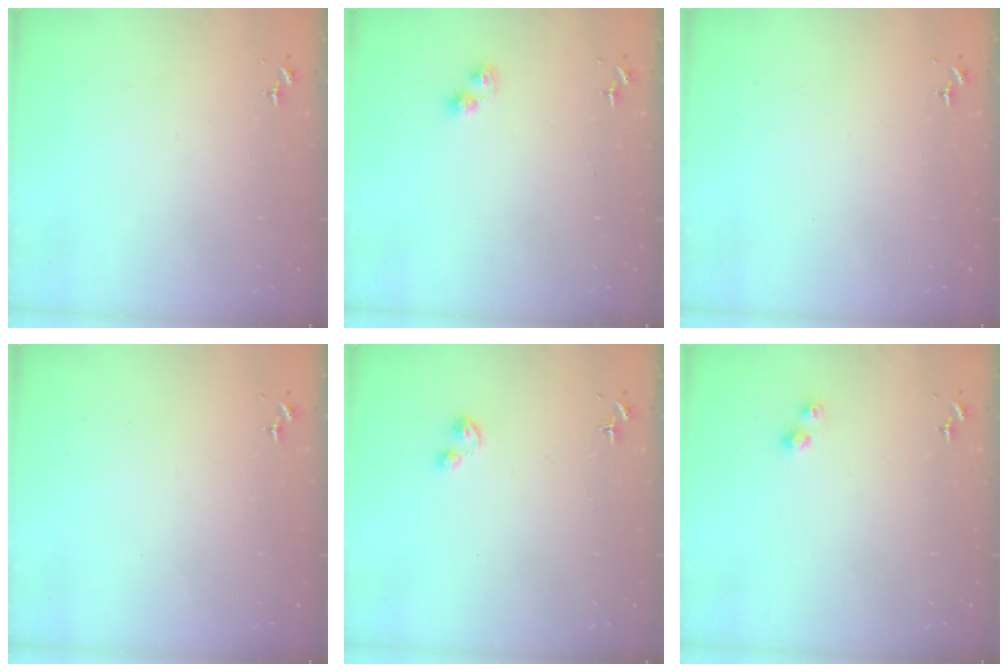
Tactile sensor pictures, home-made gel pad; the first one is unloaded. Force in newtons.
{"total": 2.6, "press": 2.6, "slide": 0.4}
{"total": 0.0}
{"total": 0.0}
{"total": 2.9, "press": 2.9, "slide": 0.5}
{"total": 4.4, "press": 4.3, "slide": 0.4}